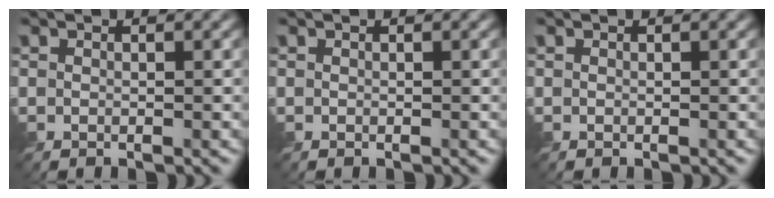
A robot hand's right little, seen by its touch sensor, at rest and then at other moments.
{"total": 0.0}
{"total": 0.0}